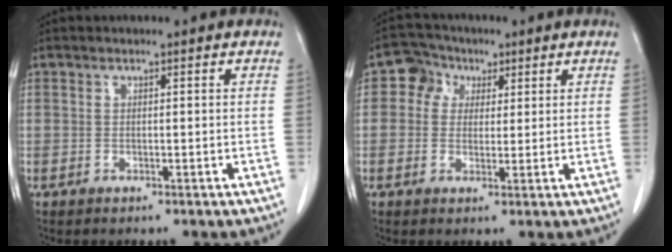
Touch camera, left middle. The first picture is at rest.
{"total": 4.9, "force": [1.8, 4.3, 1.6], "torque": [-0.028, 0.023, 0.031]}